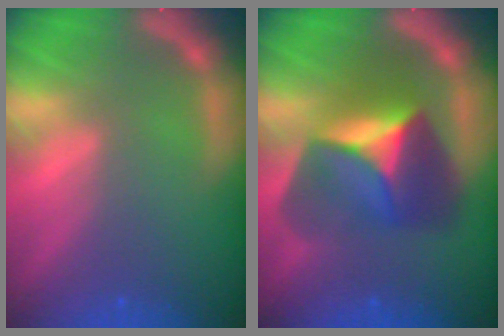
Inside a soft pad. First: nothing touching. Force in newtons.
{"total": 8.5}